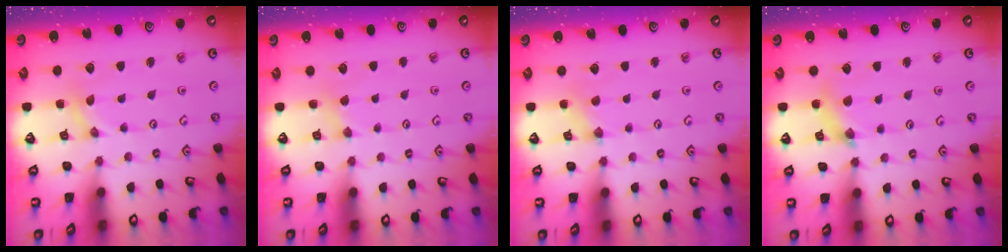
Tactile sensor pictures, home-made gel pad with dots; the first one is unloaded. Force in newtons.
{"total": 2.6, "press": 2.6, "slide": 0.4}
{"total": 0.6, "press": 0.6, "slide": 0.1}
{"total": 5.9, "press": 5.8, "slide": 0.6}